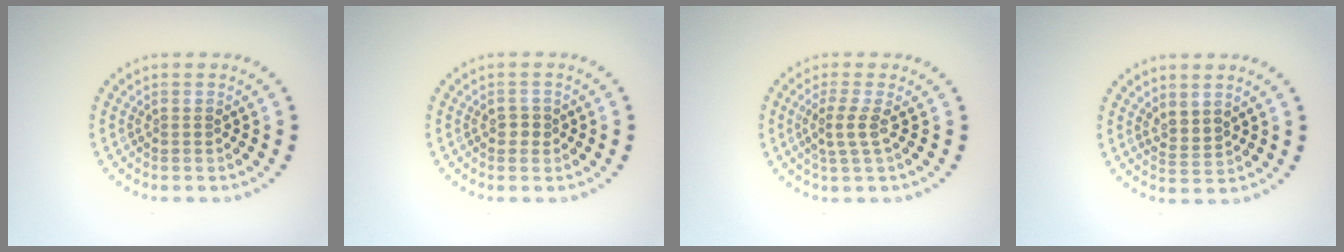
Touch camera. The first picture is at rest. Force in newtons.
{"total": 1.0, "press": 1.0, "slide": 0.4}
{"total": 2.1, "press": 1.5, "slide": 1.4}
{"total": 1.8, "press": 1.4, "slide": 1.2}